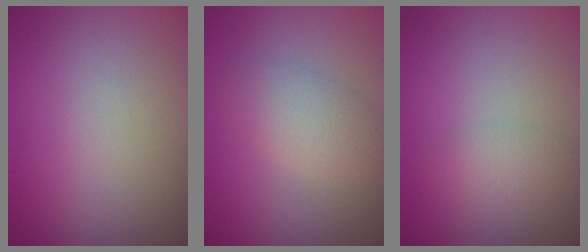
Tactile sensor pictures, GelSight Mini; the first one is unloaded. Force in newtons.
{"total": 3.6, "press": 3.6, "slide": 0.1}
{"total": 1.8, "press": 1.8, "slide": 0.2}